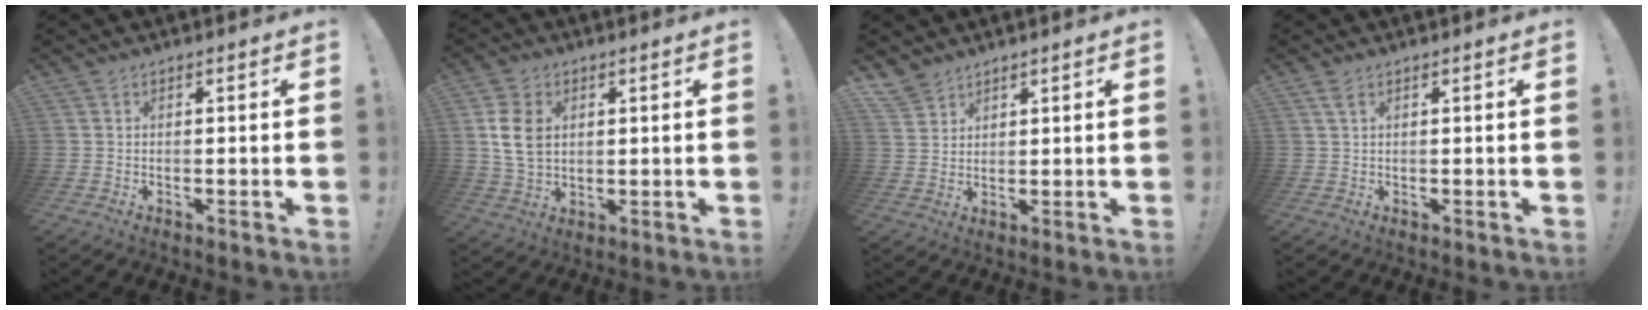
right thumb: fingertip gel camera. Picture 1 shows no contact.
{"total": 9.6, "force": [2.1, 6.9, 6.3], "torque": [-0.126, 0.002, 0.040]}
{"total": 5.0, "force": [4.3, 2.5, 0.9], "torque": [-0.020, -0.026, 0.083]}
{"total": 2.0, "force": [1.0, 0.6, 1.6], "torque": [-0.031, 0.001, 0.018]}